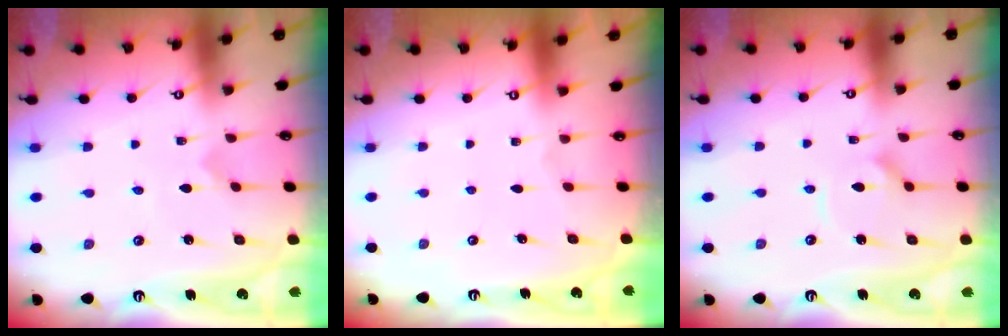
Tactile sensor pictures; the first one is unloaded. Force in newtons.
{"total": 0.0}
{"total": 4.7, "press": 4.7, "slide": 0.5}